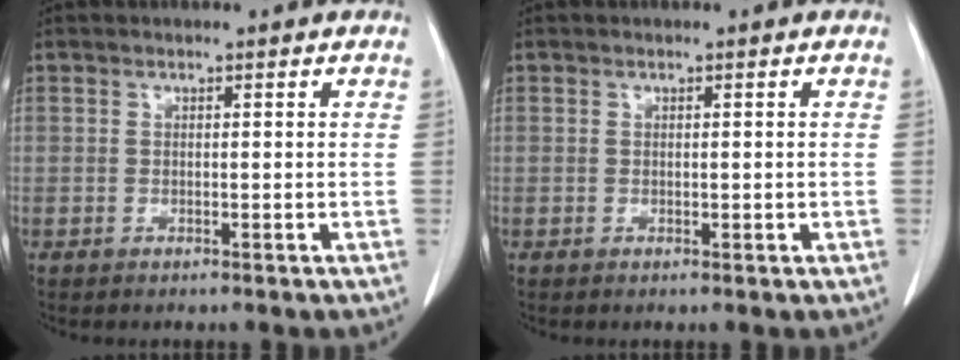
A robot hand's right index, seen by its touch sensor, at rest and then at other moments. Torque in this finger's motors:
{"motor_torque": [-0.20, 0.41, -0.02, 0.00]}